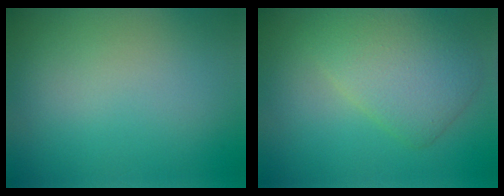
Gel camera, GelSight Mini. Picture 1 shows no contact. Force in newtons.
{"total": 4.5, "press": 4.5, "slide": 0.2}